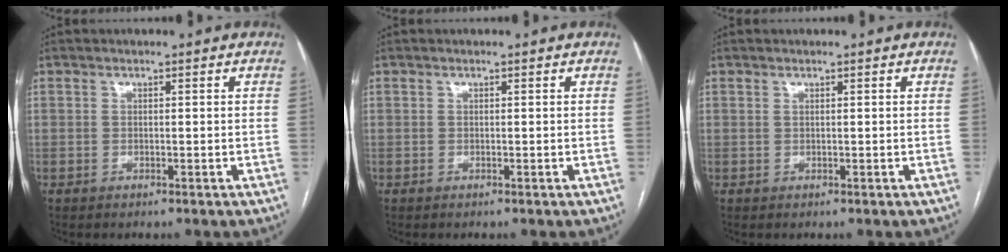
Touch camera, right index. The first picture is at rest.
{"total": 0.0}
{"total": 0.0}